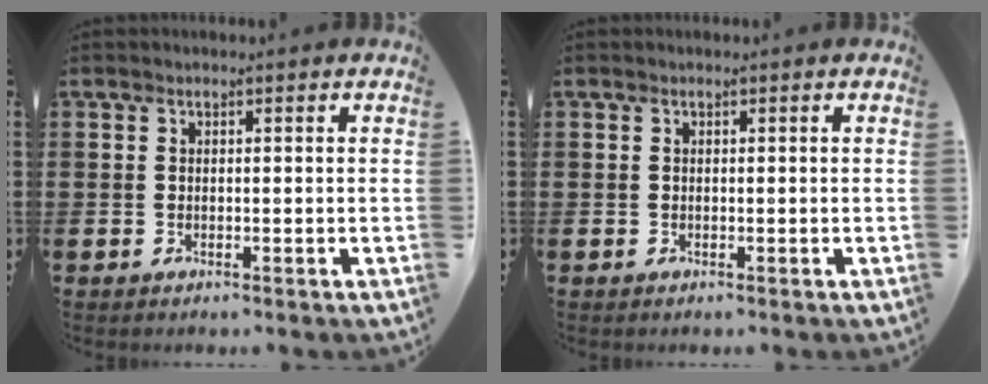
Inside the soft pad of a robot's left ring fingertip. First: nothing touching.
{"total": 0.0}